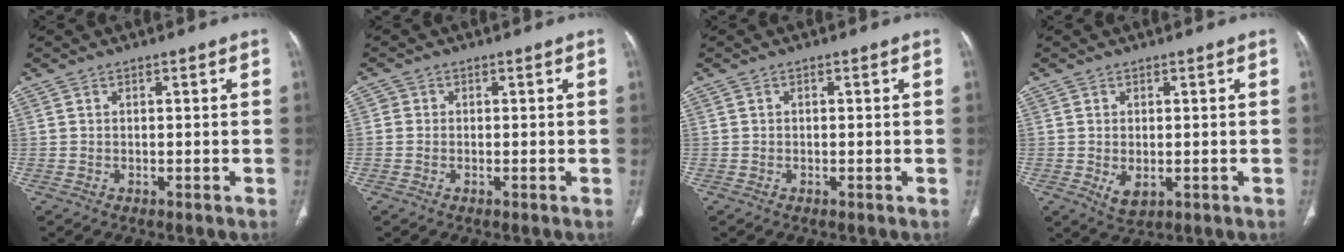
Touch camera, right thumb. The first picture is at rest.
{"total": 1.0, "force": [0.0, 1.0, 0.2], "torque": [0.003, 0.003, -0.002]}
{"total": 0.0}
{"total": 3.3, "force": [-0.6, 1.9, 2.7], "torque": [-0.045, -0.008, 0.001]}